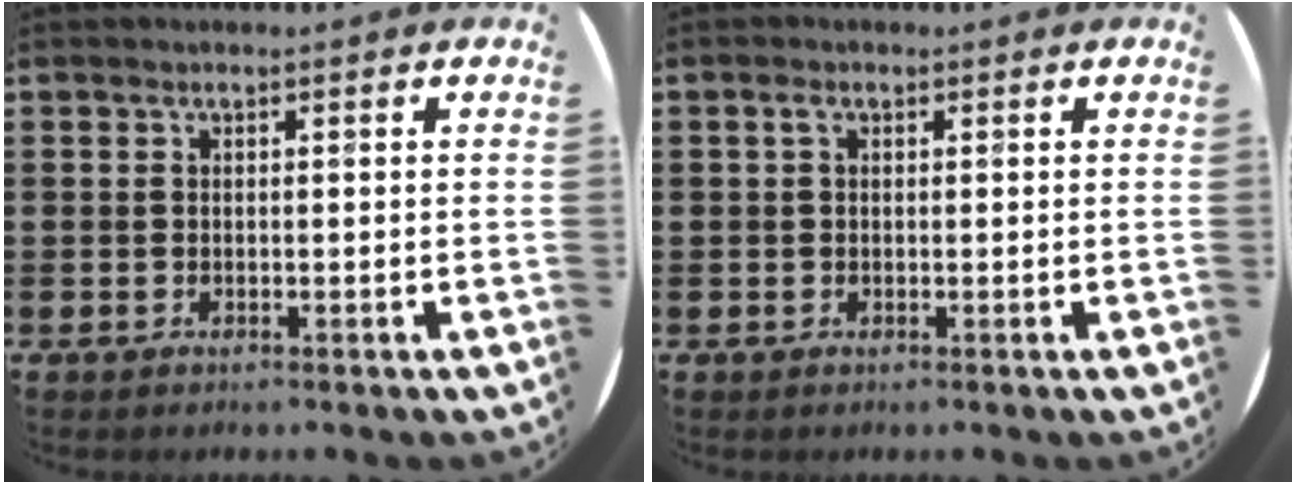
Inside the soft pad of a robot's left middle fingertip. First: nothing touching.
{"total": 0.8, "force": [0.3, 0.5, 0.6], "torque": [-0.003, 0.002, 0.003]}